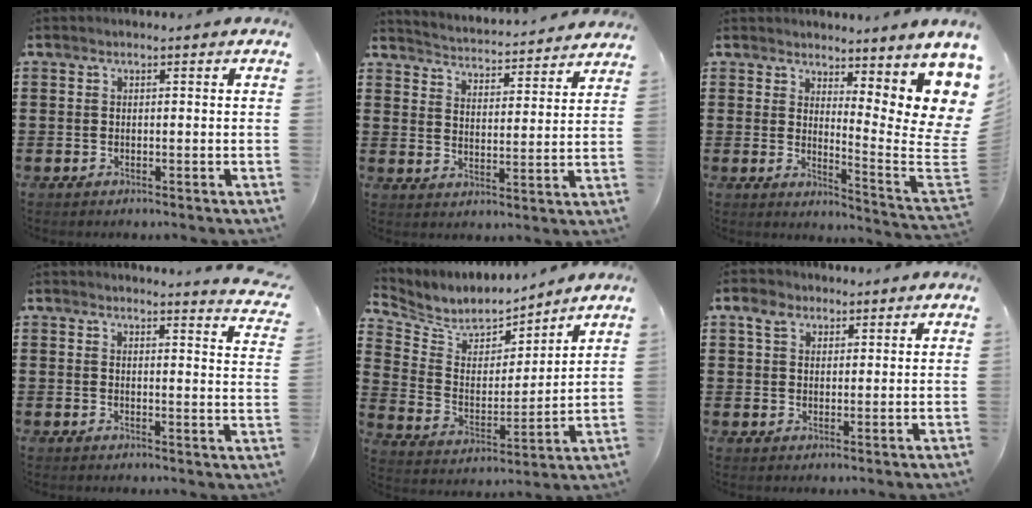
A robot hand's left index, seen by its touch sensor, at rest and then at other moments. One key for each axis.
{"total": 3.5, "fx": 3.4, "fy": -0.5, "fz": -0.6, "tx": -0.012, "ty": -0.037, "tz": 0.053}
{"total": 7.1, "fx": 5.2, "fy": 1.0, "fz": 4.7, "tx": -0.077, "ty": -0.059, "tz": 0.091}
{"total": 3.0, "fx": 2.9, "fy": -0.6, "fz": 0.5, "tx": -0.015, "ty": -0.019, "tz": 0.049}
{"total": 5.6, "fx": 5.0, "fy": 2.5, "fz": 0.5, "tx": -0.050, "ty": -0.037, "tz": 0.082}
{"total": 3.5, "fx": 2.3, "fy": 2.4, "fz": 1.1, "tx": -0.025, "ty": 0.010, "tz": 0.039}